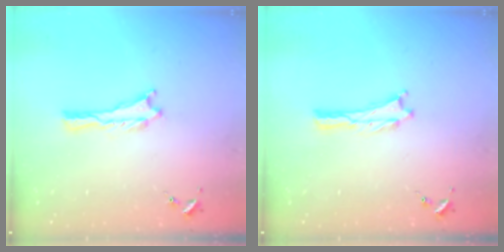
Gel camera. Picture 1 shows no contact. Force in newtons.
{"total": 0.0}